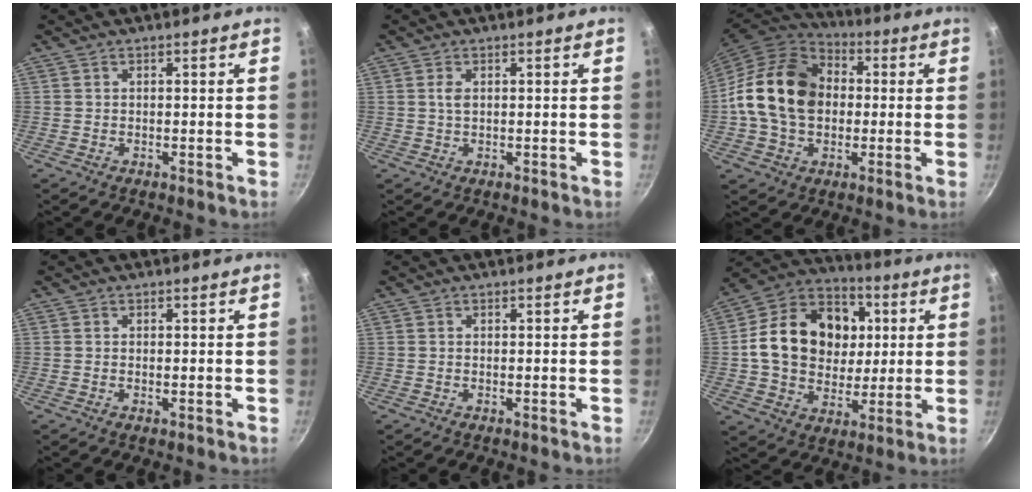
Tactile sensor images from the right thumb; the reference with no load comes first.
{"total": 1.7, "force": [0.4, 0.9, 1.3], "torque": [-0.026, 0.000, 0.008]}
{"total": 18.1, "force": [0.6, 13.7, 11.8], "torque": [-0.188, 0.028, 0.001]}
{"total": 0.7, "force": [-0.1, 0.3, 0.6], "torque": [-0.011, 0.000, -0.003]}
{"total": 0.0}
{"total": 20.9, "force": [2.8, 16.6, 12.4], "torque": [-0.182, 0.020, 0.043]}